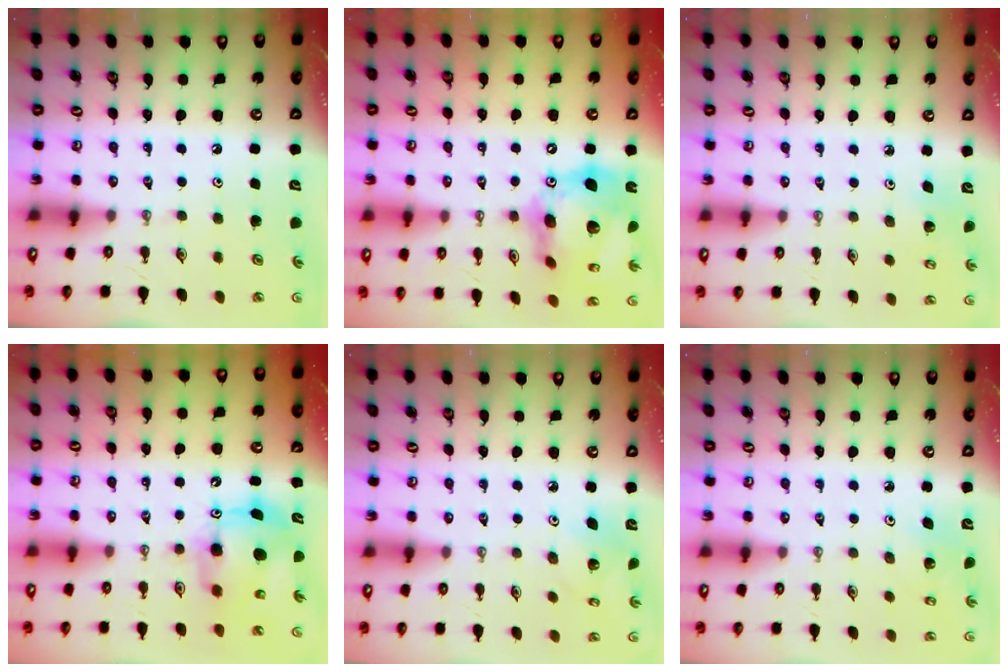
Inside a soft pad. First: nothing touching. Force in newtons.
{"total": 20.9, "press": 20.8, "slide": 2.3}
{"total": 3.5, "press": 3.5, "slide": 0.3}
{"total": 9.1, "press": 9.1, "slide": 0.7}
{"total": 4.0, "press": 4.0, "slide": 0.2}
{"total": 1.8, "press": 1.8, "slide": 0.1}